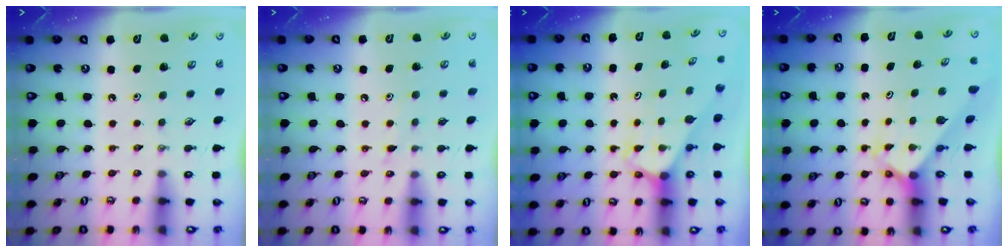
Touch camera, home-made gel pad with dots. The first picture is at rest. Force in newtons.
{"total": 4.2, "press": 4.2, "slide": 0.4}
{"total": 2.6, "press": 2.6, "slide": 0.2}
{"total": 2.4, "press": 2.4, "slide": 0.2}